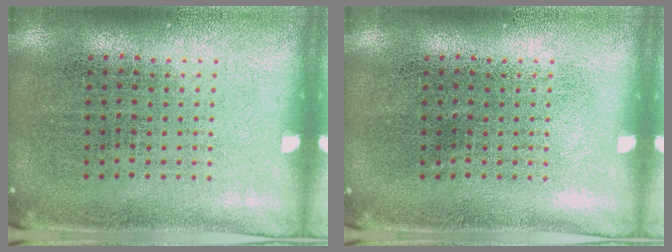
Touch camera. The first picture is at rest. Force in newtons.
{"total": 0.0}